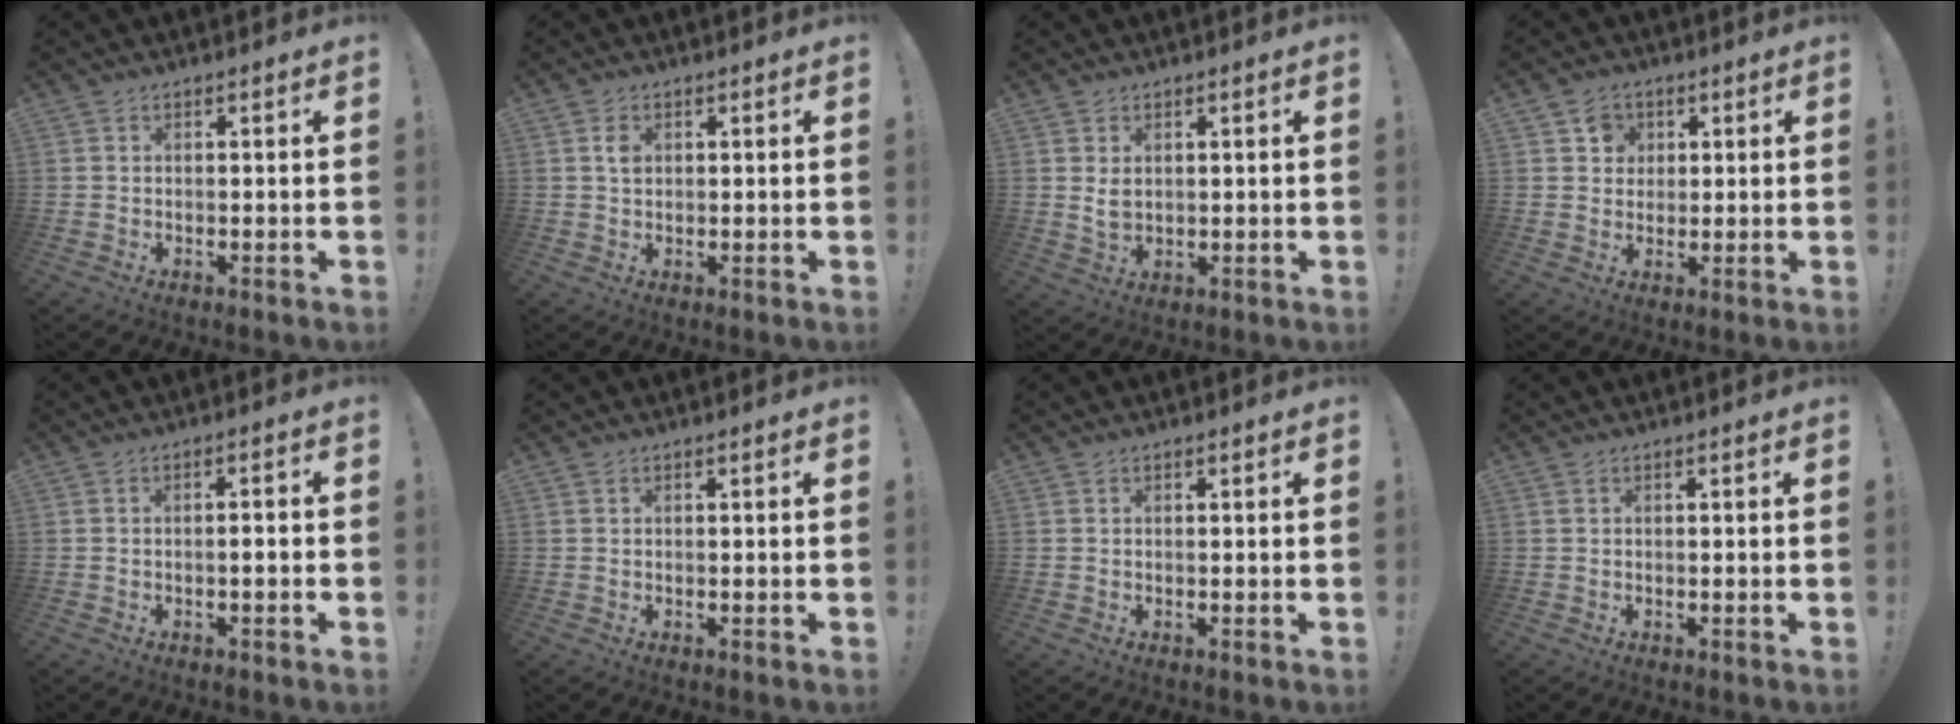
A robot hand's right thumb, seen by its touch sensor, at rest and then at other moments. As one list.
[{"total": 2.6, "force": [0.7, 1.8, 1.7], "torque": [-0.020, -0.002, 0.009]}, {"total": 4.1, "force": [1.7, 3.0, 2.4], "torque": [-0.033, -0.005, 0.027]}, {"total": 5.9, "force": [2.3, 5.3, 1.3], "torque": [-0.018, -0.005, 0.045]}, {"total": 2.4, "force": [-1.0, 0.1, 2.1], "torque": [-0.035, 0.001, -0.018]}, {"total": 0.0}, {"total": 0.0}, {"total": 0.0}]